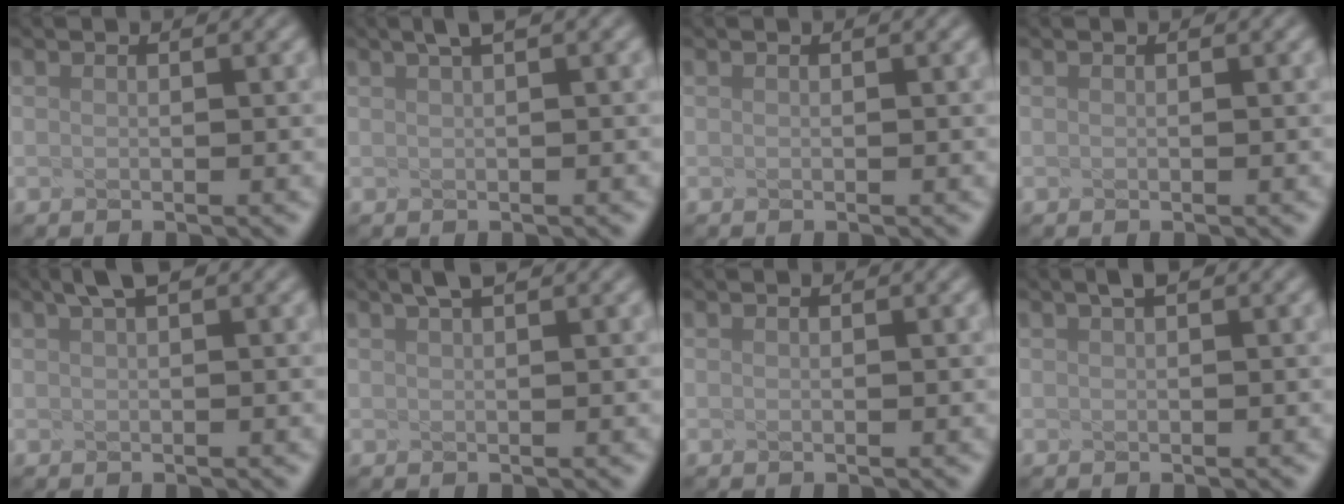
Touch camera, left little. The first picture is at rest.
{"total": 0.8, "force": [-0.1, -0.8, 0.1], "torque": [-0.019, -0.001, 0.025]}
{"total": 0.0}
{"total": 0.0}
{"total": 0.8, "force": [-0.1, -0.8, 0.1], "torque": [-0.022, -0.003, 0.032]}
{"total": 0.6, "force": [0.2, -0.6, 0.2], "torque": [-0.010, 0.001, 0.020]}
{"total": 0.0}
{"total": 0.8, "force": [-0.4, -0.7, -0.2], "torque": [-0.011, -0.005, 0.017]}